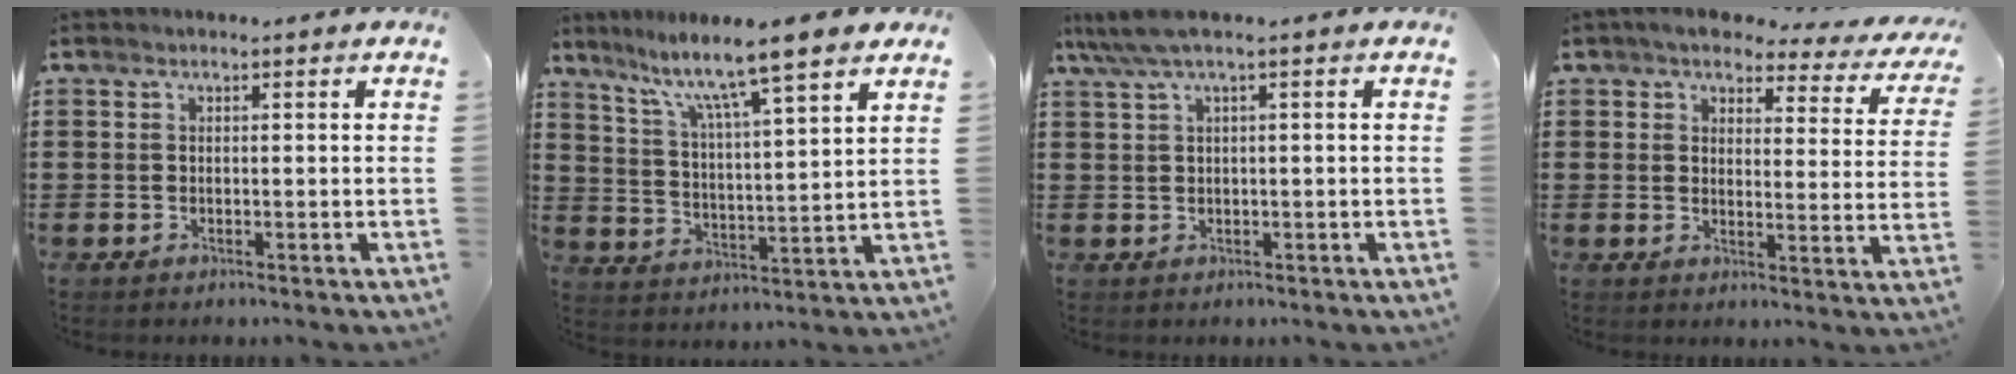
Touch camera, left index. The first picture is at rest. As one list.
[{"total": 8.6, "force": [7.0, -0.5, 4.9], "torque": [-0.114, -0.050, 0.109]}, {"total": 2.7, "force": [0.8, 0.2, 2.6], "torque": [-0.057, -0.004, 0.010]}, {"total": 5.0, "force": [4.3, 1.3, 2.1], "torque": [-0.055, -0.022, 0.071]}]